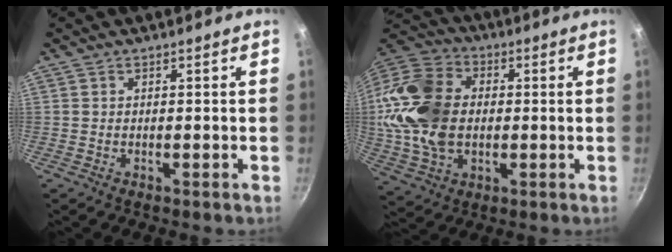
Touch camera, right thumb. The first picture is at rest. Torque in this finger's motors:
{"motor_torque": [2.50, 2.51, 0.22, 0.03, 0.23]}